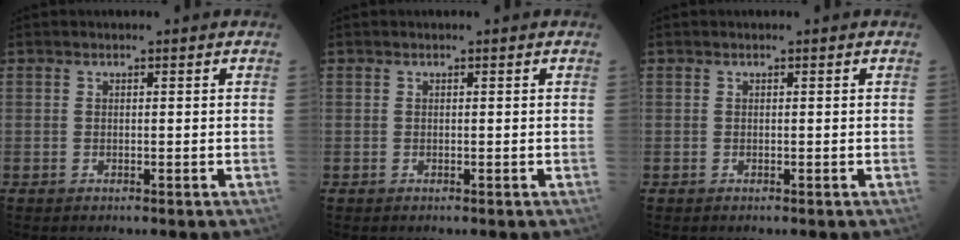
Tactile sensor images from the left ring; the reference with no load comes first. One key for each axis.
{"total": 0.0}
{"total": 0.0}